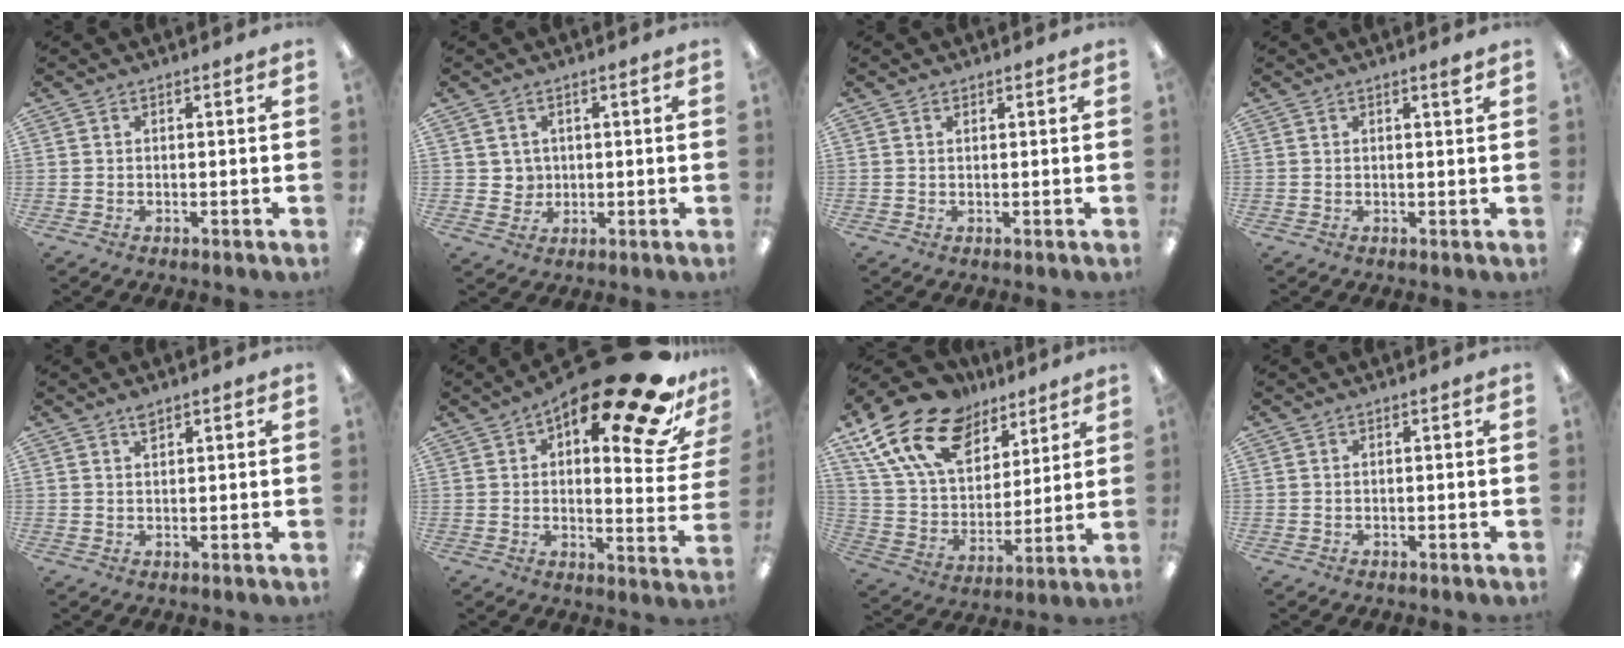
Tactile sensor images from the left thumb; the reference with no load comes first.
{"total": 3.5, "force": [1.4, 3.3, 0.0], "torque": [0.003, 0.000, 0.022]}
{"total": 1.0, "force": [0.6, 0.6, 0.5], "torque": [-0.010, 0.002, 0.011]}
{"total": 1.5, "force": [1.1, 0.0, 1.0], "torque": [-0.013, -0.005, 0.018]}
{"total": 1.9, "force": [1.4, 0.7, 1.1], "torque": [-0.017, -0.003, 0.023]}
{"total": 23.1, "force": [14.9, 6.4, 16.4], "torque": [-0.218, -0.102, 0.234]}
{"total": 20.1, "force": [12.3, 12.0, 10.5], "torque": [-0.207, -0.055, 0.228]}
{"total": 0.0}